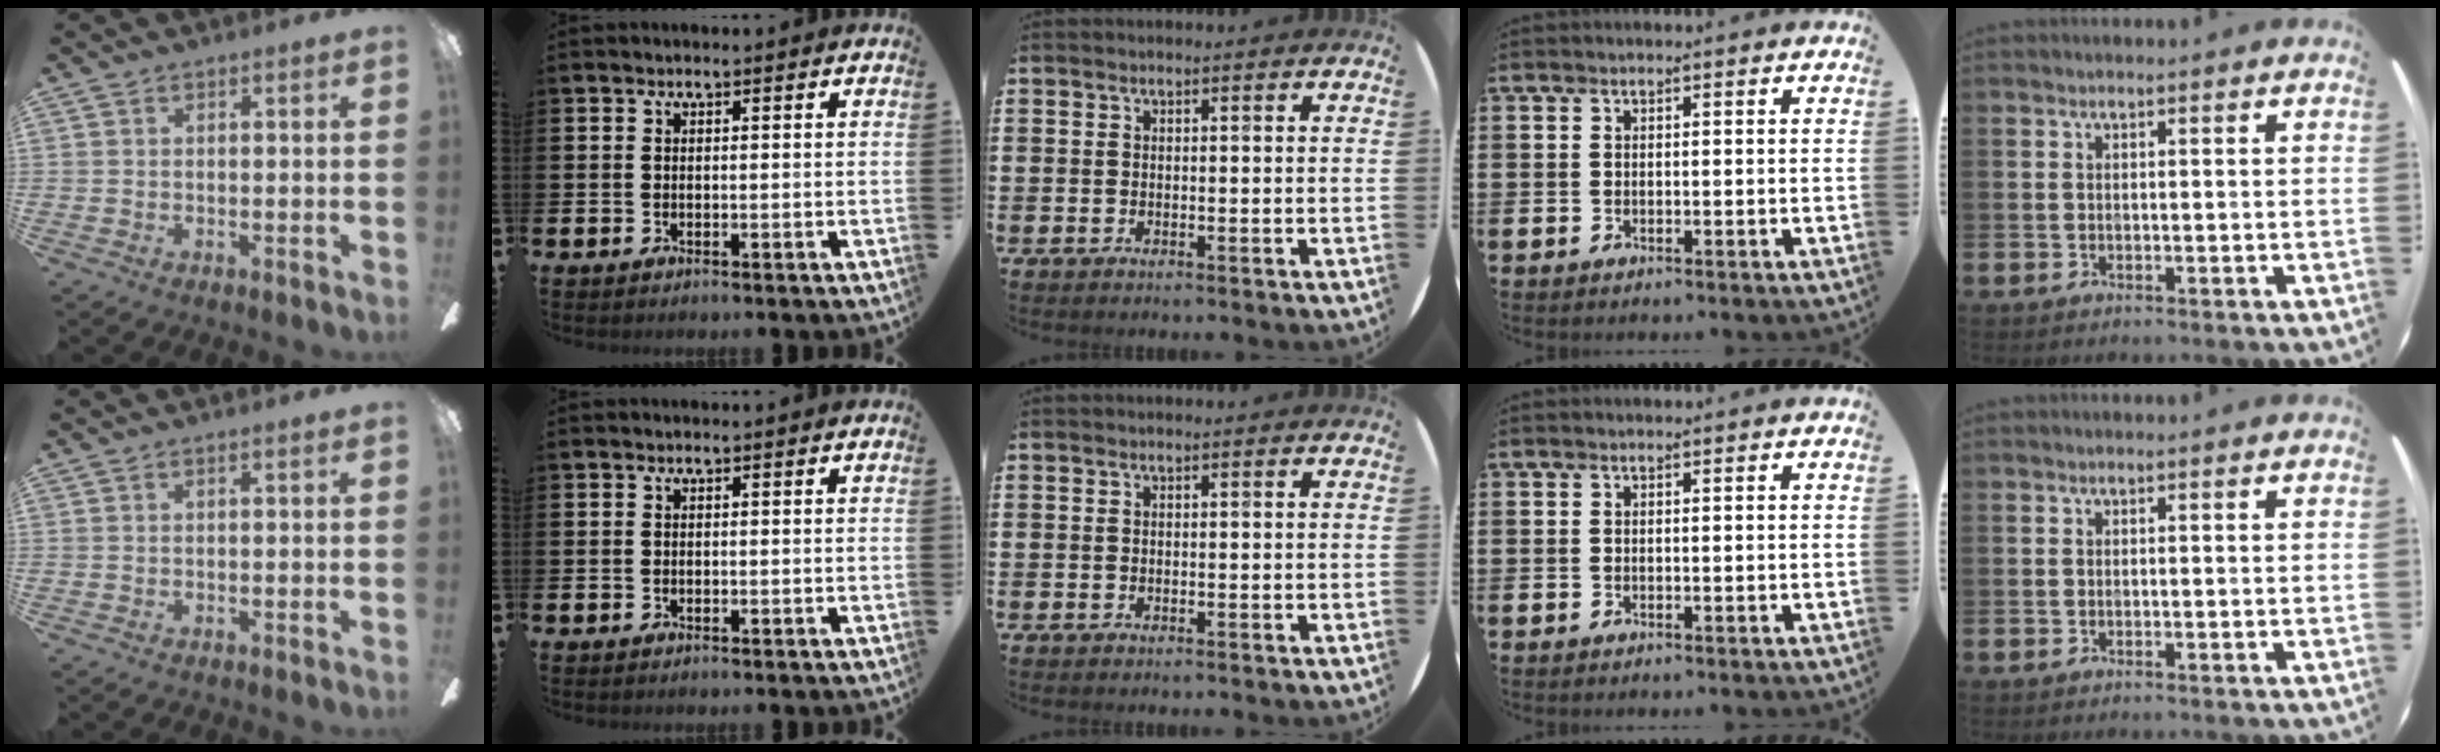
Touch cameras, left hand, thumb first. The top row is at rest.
{}